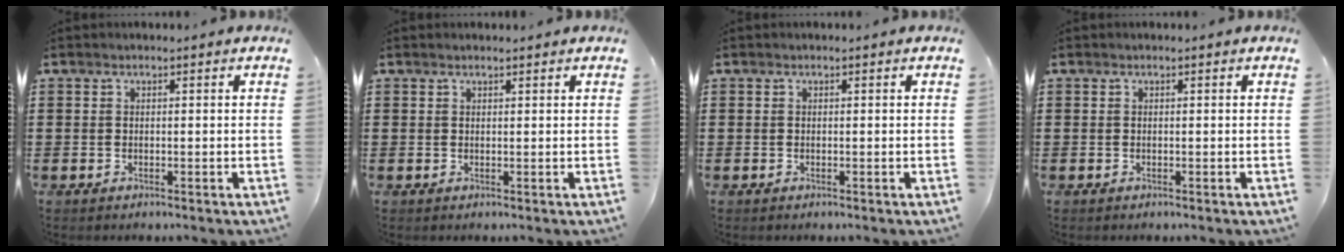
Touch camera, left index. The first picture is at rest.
{"total": 0.6, "force": [0.5, 0.0, 0.3], "torque": [-0.007, -0.001, 0.010]}
{"total": 0.0}
{"total": 0.0}